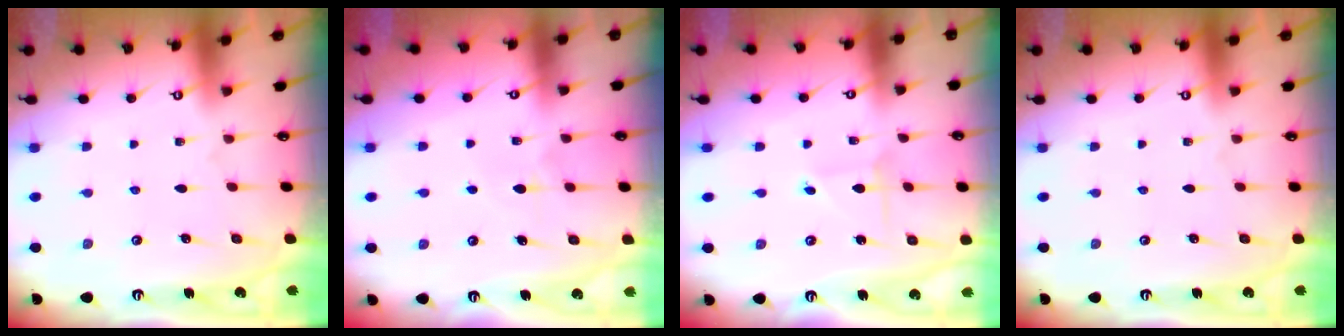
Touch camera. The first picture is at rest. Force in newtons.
{"total": 5.4, "press": 5.4, "slide": 0.2}
{"total": 2.3, "press": 2.3, "slide": 0.2}
{"total": 0.0}